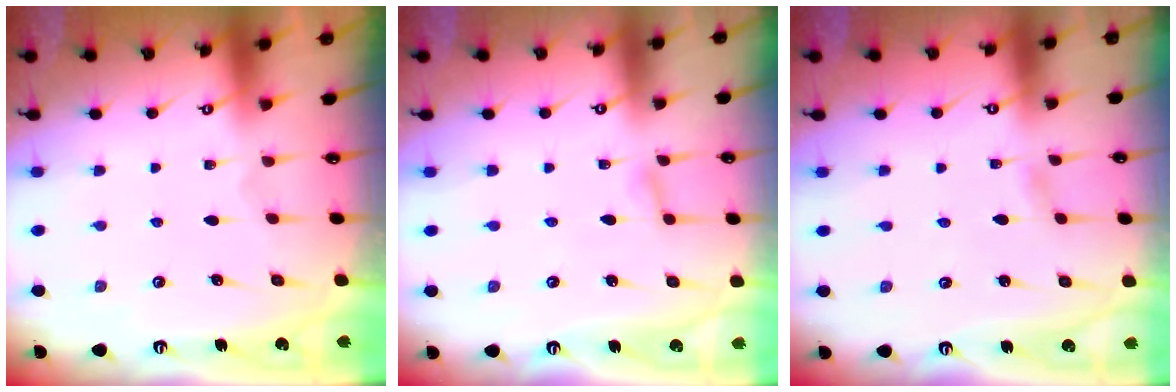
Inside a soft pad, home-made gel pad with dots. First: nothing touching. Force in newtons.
{"total": 3.5, "press": 3.4, "slide": 0.2}
{"total": 2.1, "press": 2.1, "slide": 0.2}